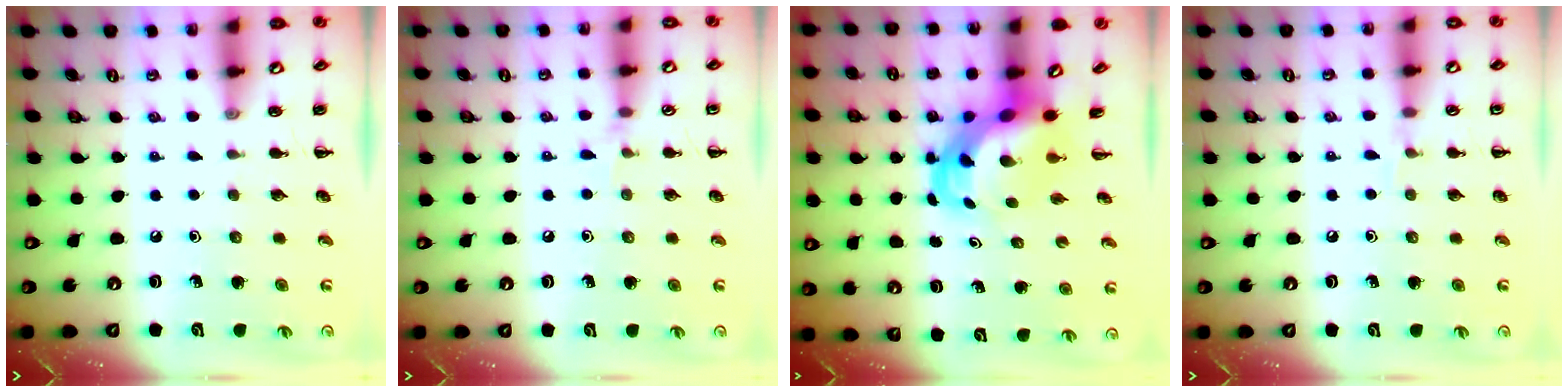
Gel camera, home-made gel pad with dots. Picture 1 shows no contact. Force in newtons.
{"total": 3.9, "press": 3.6, "slide": 1.4}
{"total": 4.7, "press": 4.5, "slide": 1.4}
{"total": 4.4, "press": 4.2, "slide": 1.3}